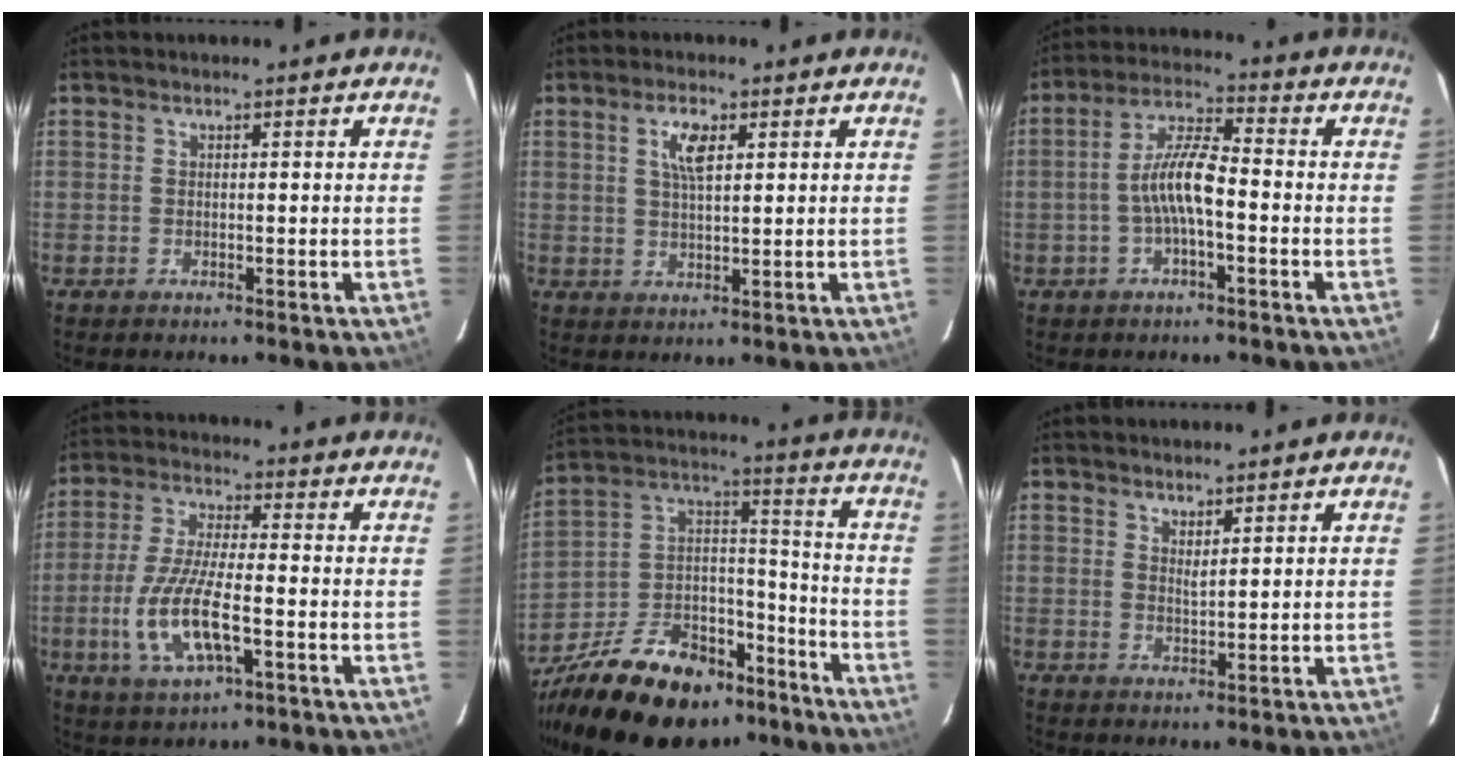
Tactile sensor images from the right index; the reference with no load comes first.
{"total": 4.5, "force": [1.8, 1.6, 3.7], "torque": [-0.069, 0.006, 0.033]}
{"total": 8.0, "force": [-2.0, 1.8, 7.6], "torque": [-0.157, 0.013, -0.038]}
{"total": 12.5, "force": [-3.8, 3.8, 11.3], "torque": [-0.238, -0.011, -0.072]}
{"total": 25.7, "force": [-17.7, 13.6, 12.8], "torque": [-0.264, 0.044, -0.264]}
{"total": 1.9, "force": [1.6, 0.3, 1.0], "torque": [-0.018, -0.003, 0.027]}